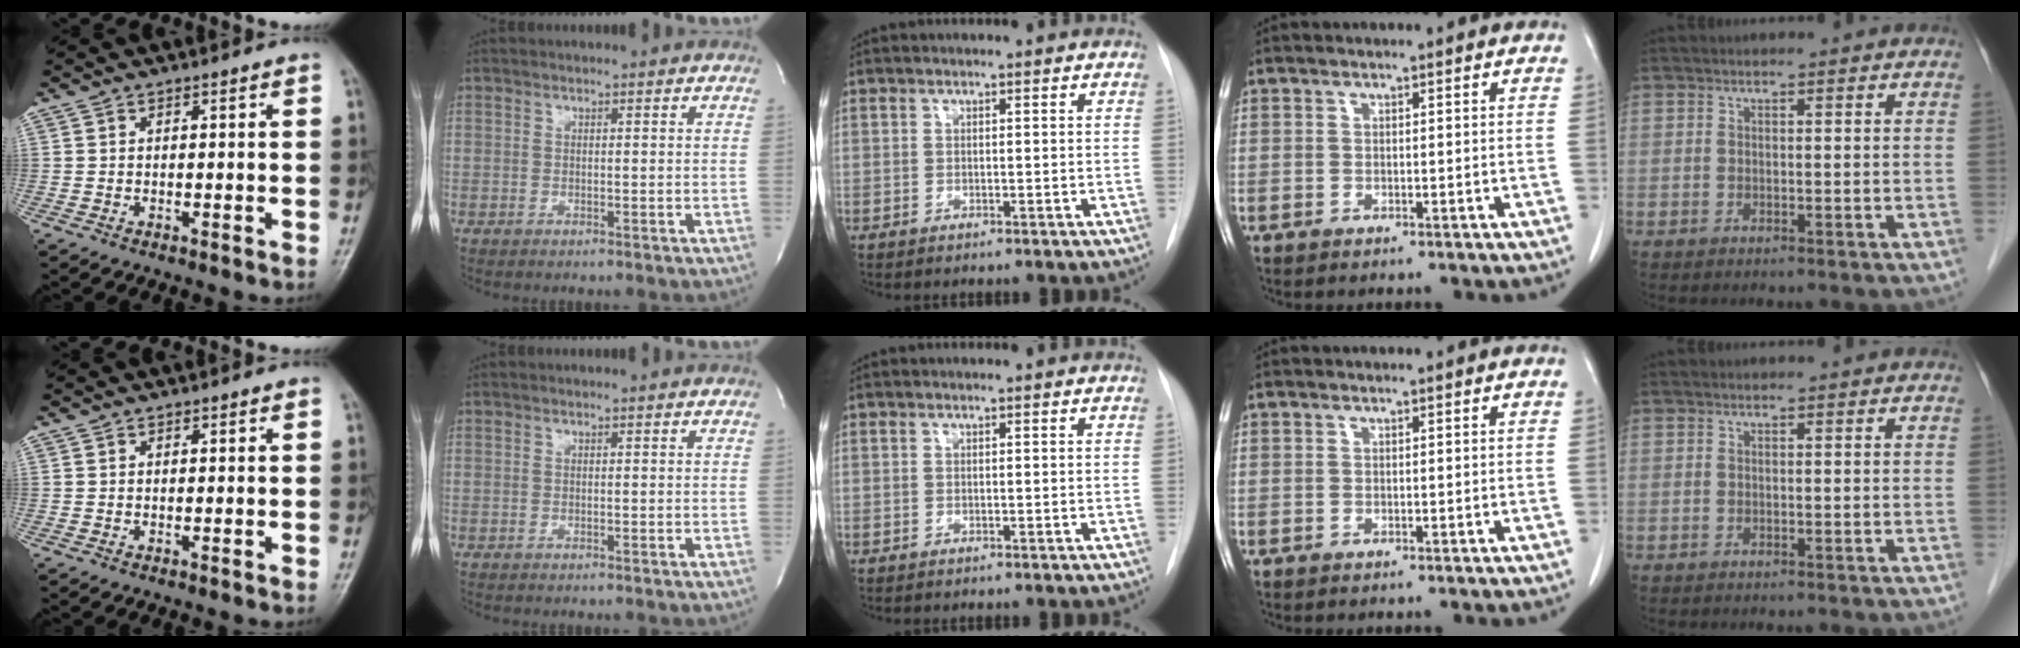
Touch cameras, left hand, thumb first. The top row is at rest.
{}